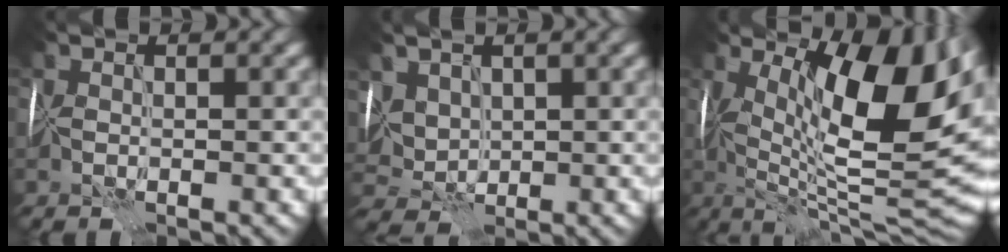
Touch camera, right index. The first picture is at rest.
{"total": 3.0, "force": [1.4, 2.4, 1.2], "torque": [-0.039, 0.001, 0.034]}
{"total": 16.5, "force": [3.5, 6.1, 15.0], "torque": [-0.204, 0.009, 0.065]}